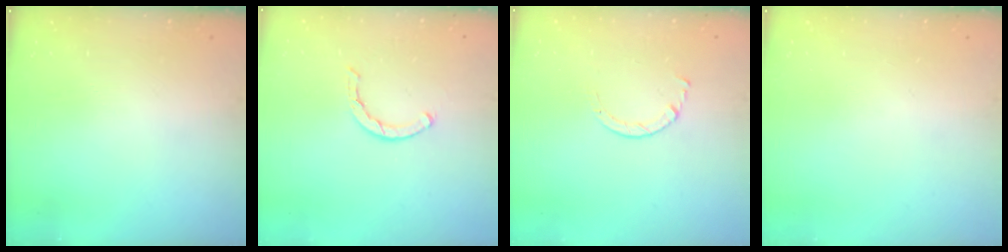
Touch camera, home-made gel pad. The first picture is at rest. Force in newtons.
{"total": 2.0, "press": 2.0, "slide": 0.2}
{"total": 1.7, "press": 1.7, "slide": 0.2}
{"total": 0.0}